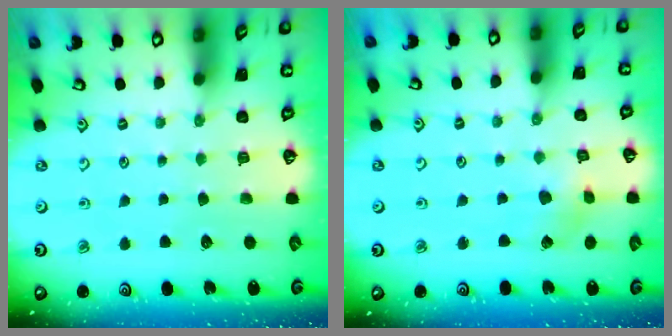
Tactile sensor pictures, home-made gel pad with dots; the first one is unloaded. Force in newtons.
{"total": 2.7, "press": 2.7, "slide": 0.5}